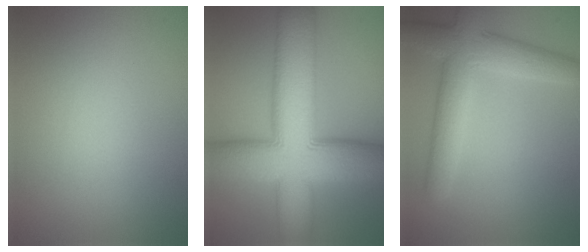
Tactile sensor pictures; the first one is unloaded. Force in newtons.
{"total": 14.3, "press": 14.3, "slide": 0.6}
{"total": 5.8, "press": 5.8, "slide": 0.3}